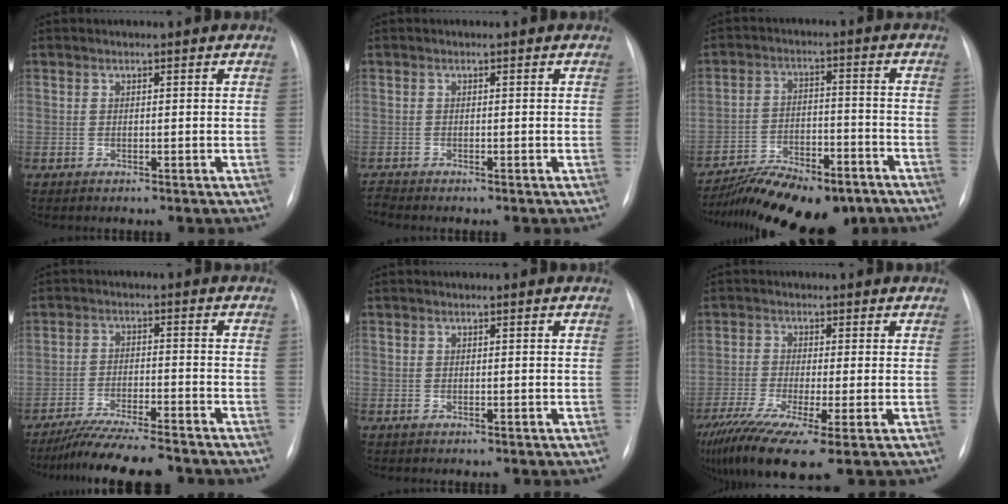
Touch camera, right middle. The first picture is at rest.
{"total": 0.8, "force": [-0.7, -0.4, -0.2], "torque": [0.001, -0.007, -0.012]}
{"total": 15.6, "force": [-12.5, 5.2, 7.8], "torque": [-0.124, 0.009, -0.195]}
{"total": 11.4, "force": [-10.1, 0.8, 5.2], "torque": [-0.082, -0.020, -0.160]}
{"total": 0.0}
{"total": 12.6, "force": [-7.5, 2.0, 9.9], "torque": [-0.200, -0.033, -0.130]}